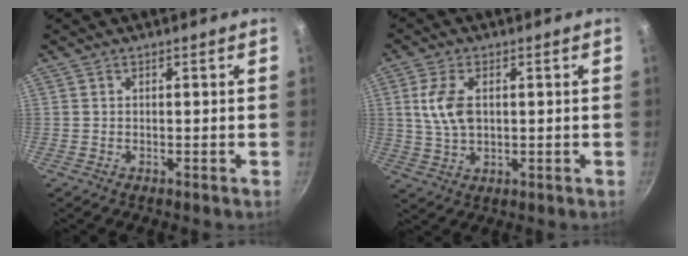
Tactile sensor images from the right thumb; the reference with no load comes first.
{"total": 7.4, "force": [1.3, 4.4, 5.9], "torque": [-0.114, 0.000, 0.024]}